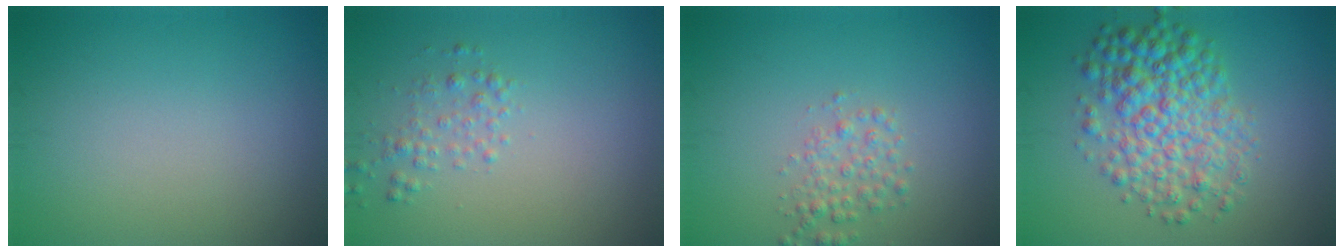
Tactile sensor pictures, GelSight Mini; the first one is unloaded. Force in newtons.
{"total": 1.6, "press": 1.6, "slide": 0.1}
{"total": 2.1, "press": 2.1, "slide": 0.0}
{"total": 6.7, "press": 6.7, "slide": 0.1}